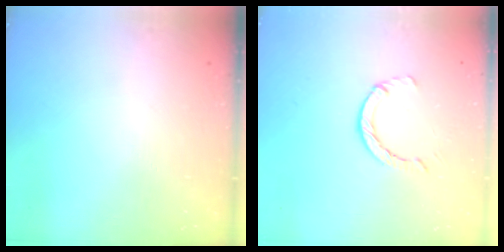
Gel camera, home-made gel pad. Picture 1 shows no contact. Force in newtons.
{"total": 2.4, "press": 2.4, "slide": 0.4}